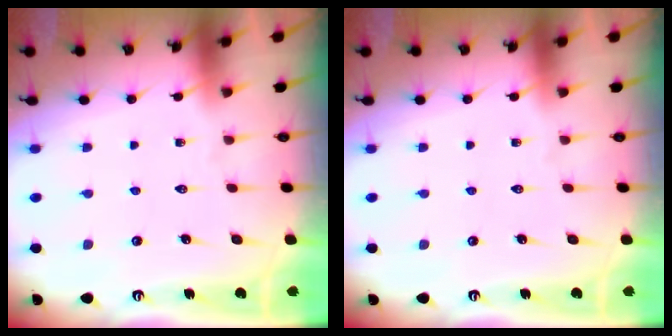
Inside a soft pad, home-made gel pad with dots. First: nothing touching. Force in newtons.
{"total": 0.0}